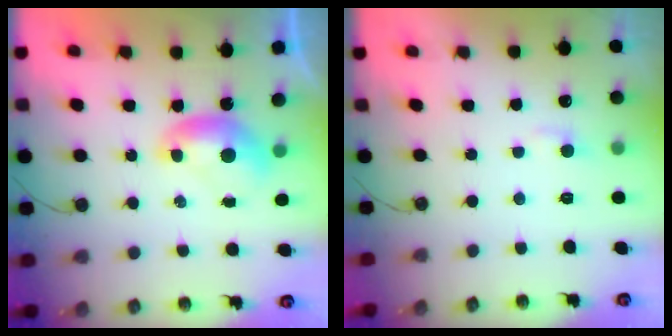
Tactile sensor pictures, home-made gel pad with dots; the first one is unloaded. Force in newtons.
{"total": 2.2, "press": 2.2, "slide": 0.4}